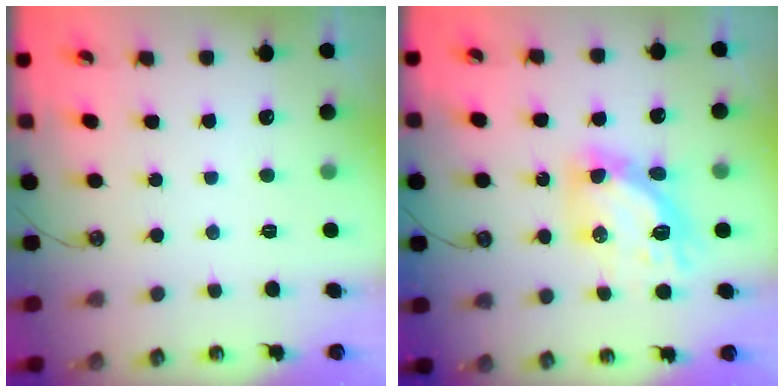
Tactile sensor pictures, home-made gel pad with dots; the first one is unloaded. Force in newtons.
{"total": 11.5, "press": 11.5, "slide": 1.0}